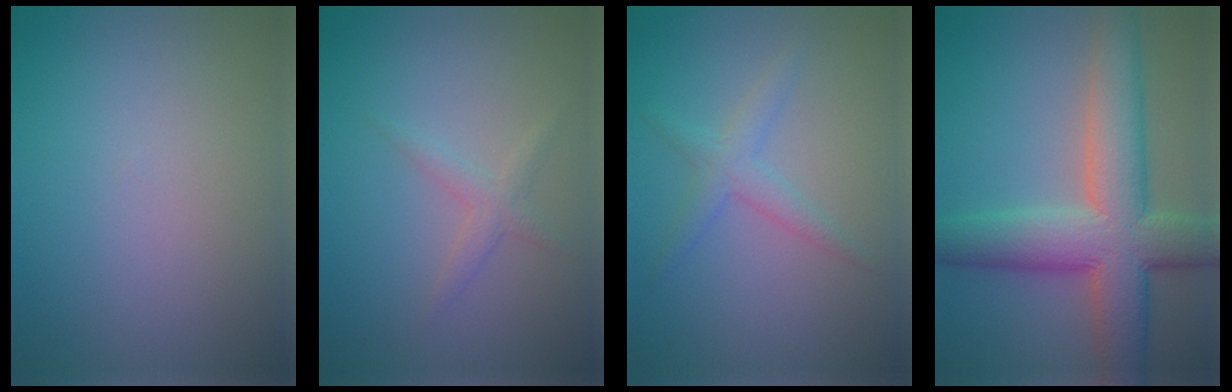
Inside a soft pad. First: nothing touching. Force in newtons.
{"total": 1.6, "press": 1.6, "slide": 0.0}
{"total": 2.2, "press": 2.2, "slide": 0.1}
{"total": 9.5, "press": 9.5, "slide": 0.2}